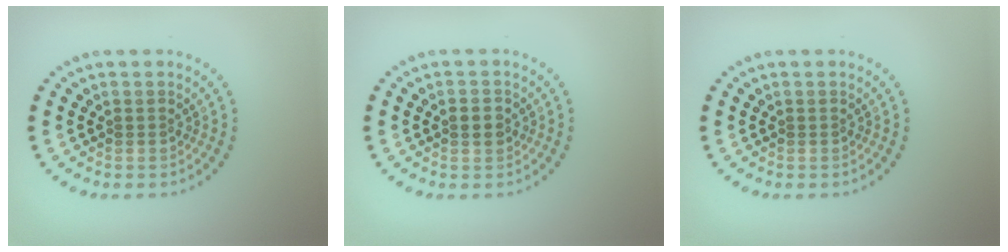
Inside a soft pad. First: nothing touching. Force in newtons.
{"total": 2.0, "press": 2.0, "slide": 0.0}
{"total": 0.0}